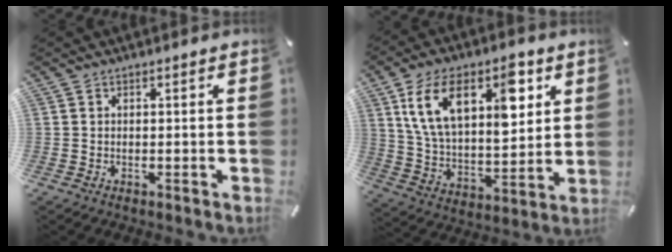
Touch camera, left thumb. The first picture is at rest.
{"total": 17.3, "force": [8.8, 9.7, 11.4], "torque": [-0.201, -0.022, 0.153]}